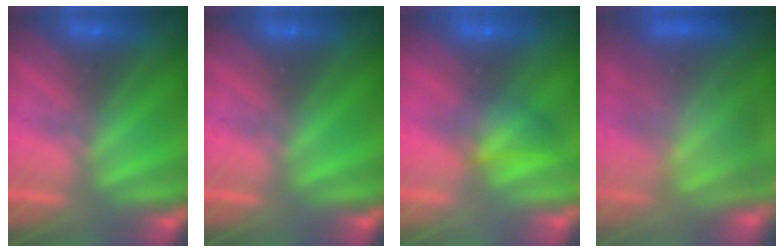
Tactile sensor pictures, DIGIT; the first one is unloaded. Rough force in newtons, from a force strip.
{"total": 0.0}
{"total": 1.3}
{"total": 7.4}